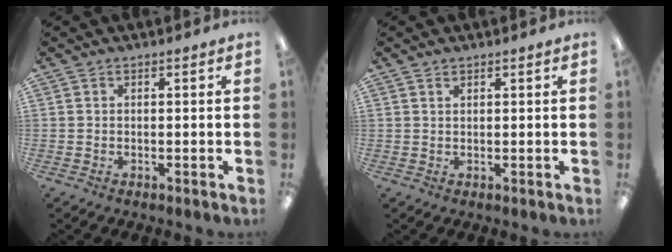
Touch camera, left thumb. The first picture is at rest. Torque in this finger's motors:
{"motor_torque": [0.08, 0.17, -0.10, 0.11, 0.07]}